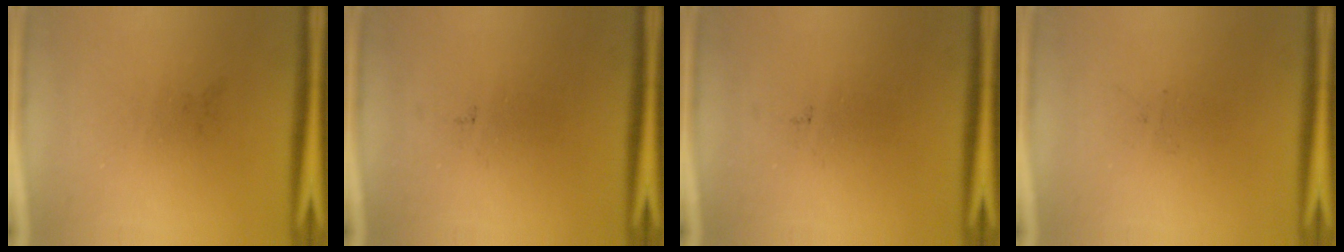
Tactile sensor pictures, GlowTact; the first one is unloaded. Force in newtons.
{"total": 0.0}
{"total": 0.0}
{"total": 0.0}